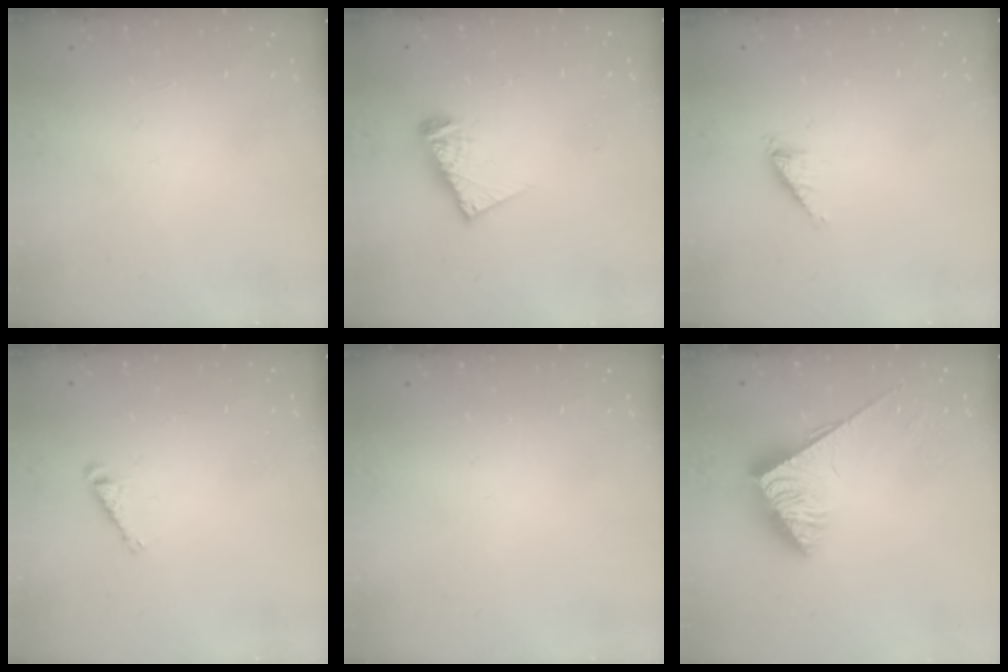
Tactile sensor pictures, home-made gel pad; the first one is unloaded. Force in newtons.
{"total": 7.9, "press": 7.9, "slide": 0.5}
{"total": 2.2, "press": 2.2, "slide": 0.3}
{"total": 3.0, "press": 3.0, "slide": 0.4}
{"total": 0.0}
{"total": 3.7, "press": 3.7, "slide": 0.6}